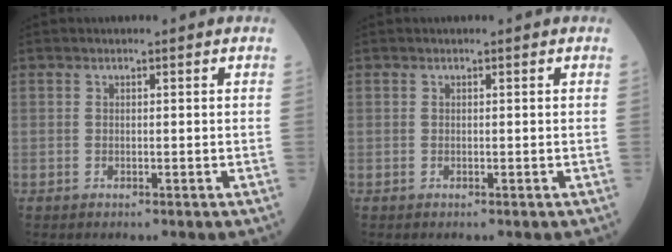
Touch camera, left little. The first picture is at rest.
{"total": 0.0}